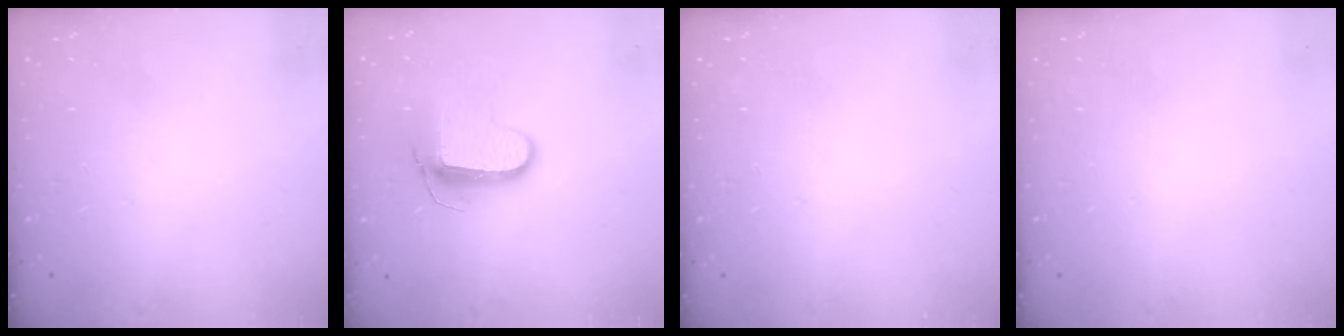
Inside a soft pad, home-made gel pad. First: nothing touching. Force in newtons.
{"total": 9.7, "press": 9.7, "slide": 0.4}
{"total": 0.0}
{"total": 0.0}